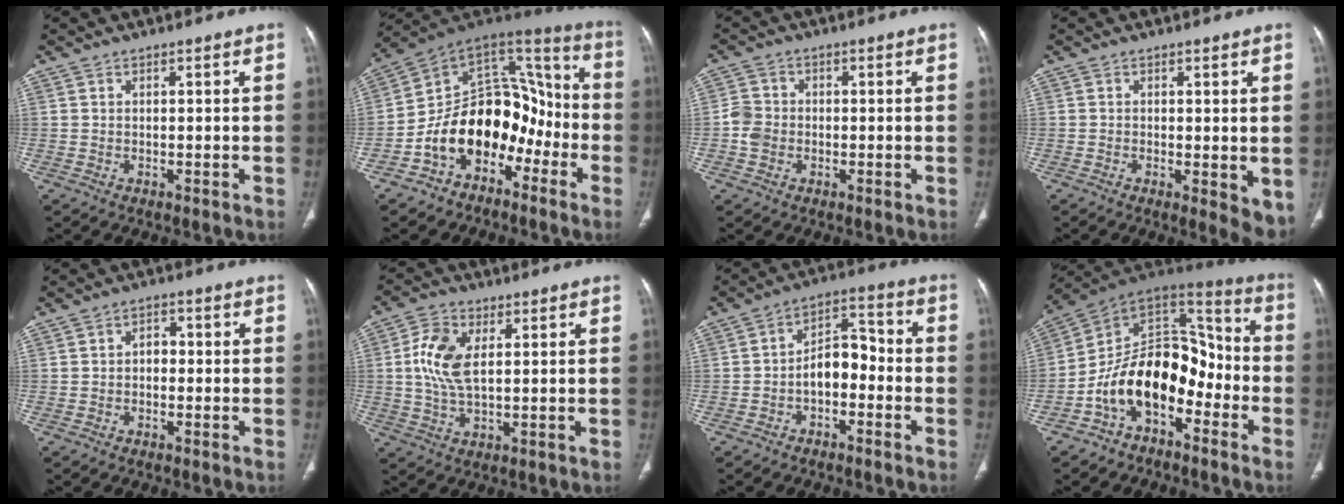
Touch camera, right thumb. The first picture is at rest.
{"total": 18.5, "force": [-7.5, 12.5, 11.4], "torque": [-0.134, 0.109, -0.130]}
{"total": 3.9, "force": [-0.9, 3.3, 1.8], "torque": [-0.025, 0.009, -0.023]}
{"total": 5.5, "force": [-0.6, 2.1, 5.1], "torque": [-0.061, -0.015, -0.009]}
{"total": 2.4, "force": [-0.4, 1.8, 1.6], "torque": [-0.008, 0.012, -0.014]}
{"total": 8.7, "force": [1.7, 4.8, 7.1], "torque": [-0.149, 0.002, 0.033]}
{"total": 7.7, "force": [-2.4, 4.7, 5.6], "torque": [-0.070, 0.045, -0.049]}
{"total": 17.9, "force": [-7.0, 11.2, 12.1], "torque": [-0.165, 0.098, -0.130]}